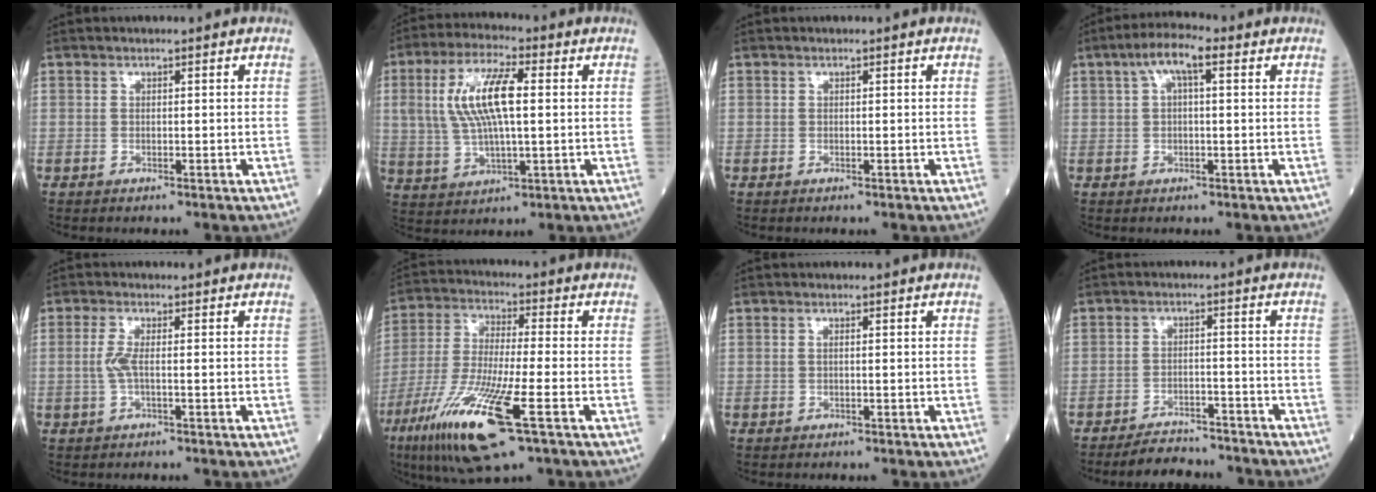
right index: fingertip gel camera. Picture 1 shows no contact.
{"total": 11.4, "force": [1.9, 3.3, 10.7], "torque": [-0.227, 0.015, 0.038]}
{"total": 0.0}
{"total": 5.9, "force": [2.3, 1.5, 5.2], "torque": [-0.099, 0.029, 0.036]}
{"total": 2.5, "force": [-0.1, 0.3, 2.5], "torque": [-0.063, -0.002, -0.006]}
{"total": 16.1, "force": [-7.5, 1.5, 14.2], "torque": [-0.304, -0.040, -0.136]}
{"total": 0.5, "force": [0.1, 0.1, 0.5], "torque": [-0.013, 0.000, 0.001]}
{"total": 7.2, "force": [-6.8, 1.6, 1.5], "torque": [-0.017, 0.002, -0.105]}